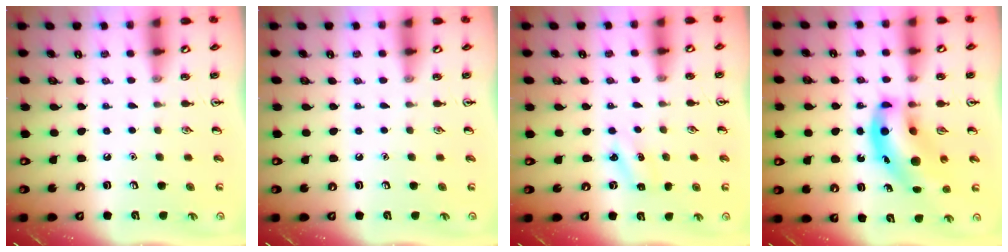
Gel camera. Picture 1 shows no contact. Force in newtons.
{"total": 0.0}
{"total": 2.5, "press": 2.3, "slide": 0.8}
{"total": 13.6, "press": 13.2, "slide": 3.6}